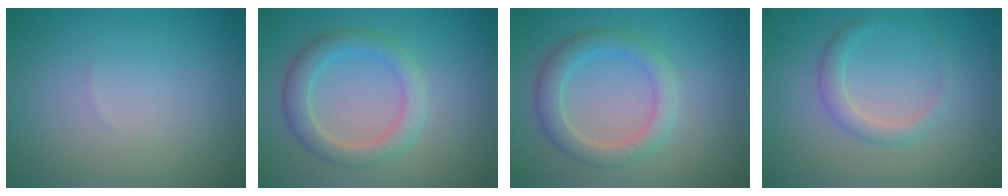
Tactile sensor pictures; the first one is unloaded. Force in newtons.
{"total": 3.3, "press": 3.3, "slide": 0.0}
{"total": 3.3, "press": 3.3, "slide": 0.0}
{"total": 1.8, "press": 1.8, "slide": 0.1}